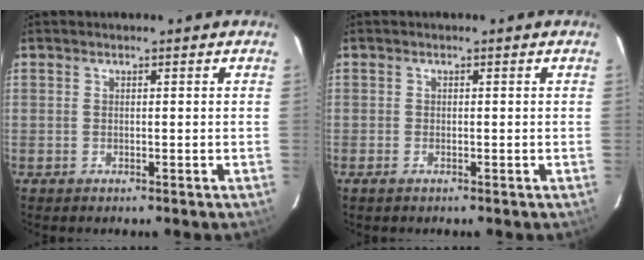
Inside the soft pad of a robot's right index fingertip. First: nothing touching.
{"total": 0.9, "force": [-0.6, 0.4, 0.5], "torque": [-0.011, -0.003, -0.013]}